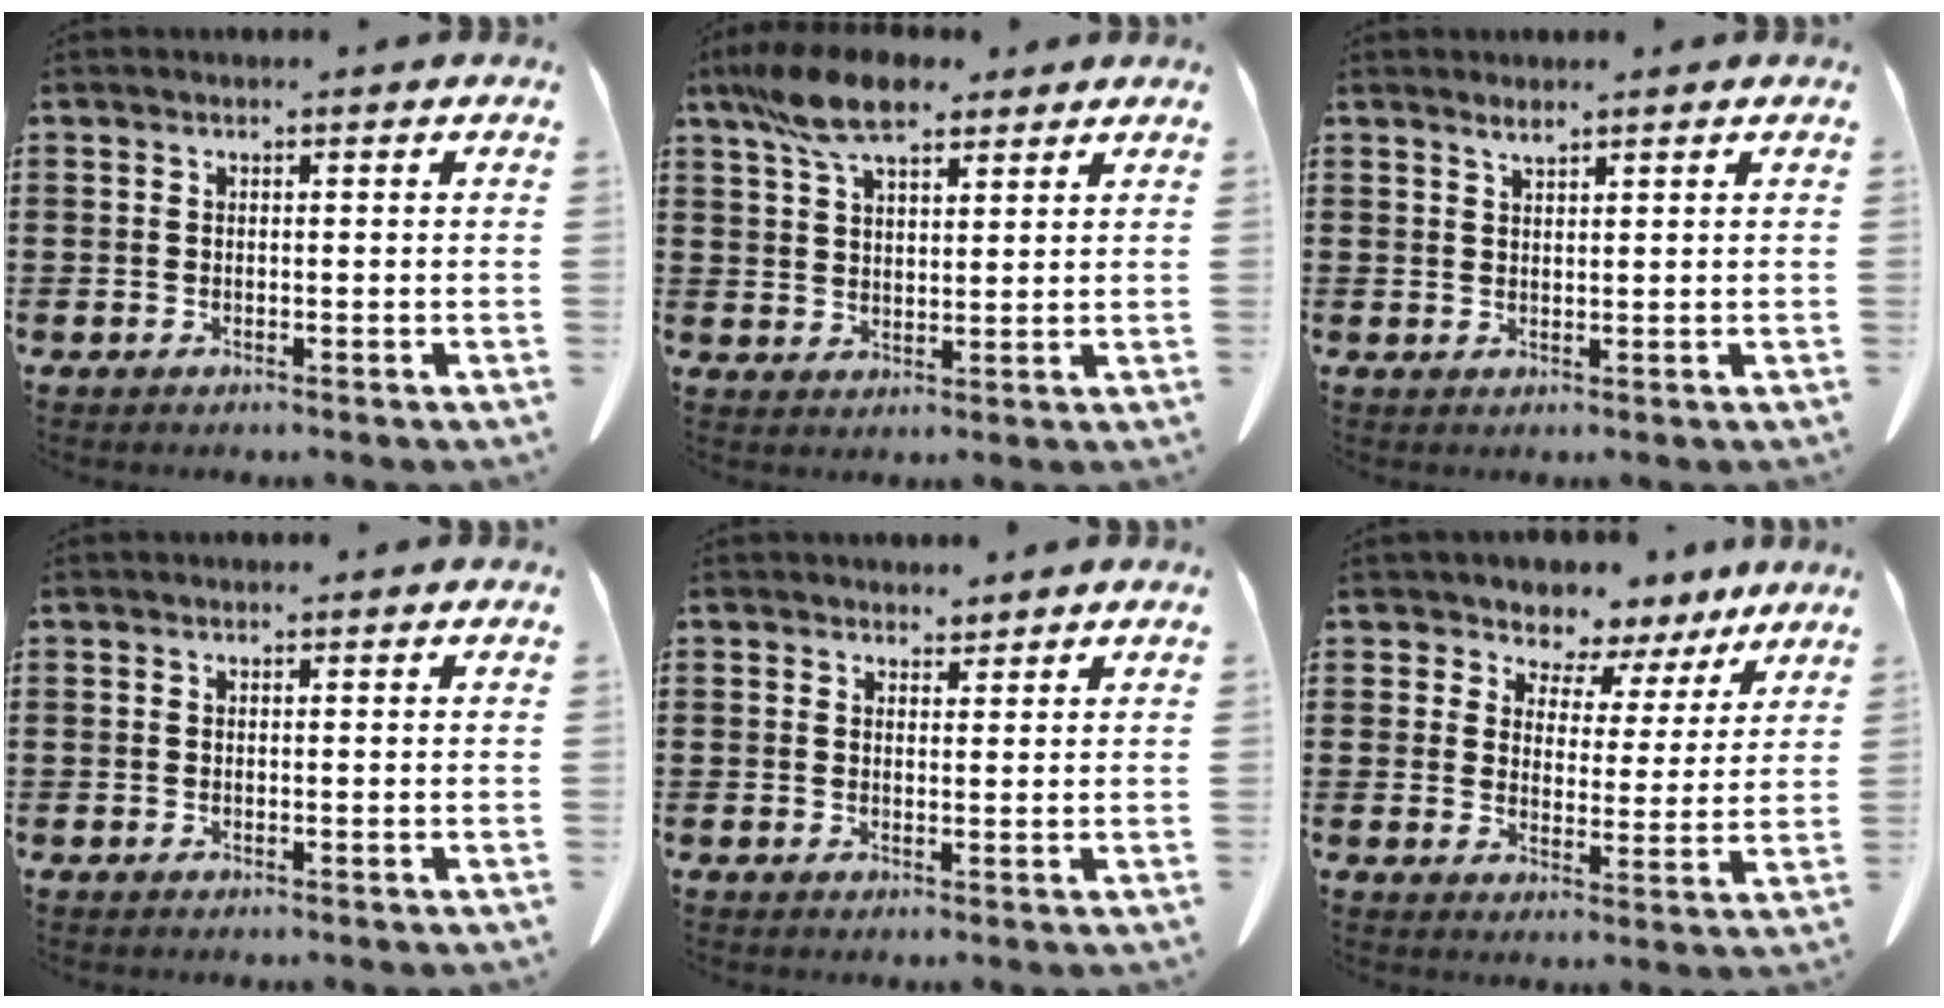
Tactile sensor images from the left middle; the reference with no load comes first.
{"total": 9.5, "force": [6.6, 3.6, 5.7], "torque": [-0.130, -0.001, 0.126]}
{"total": 1.6, "force": [1.4, 0.1, 0.7], "torque": [-0.016, -0.001, 0.026]}
{"total": 0.0}
{"total": 2.0, "force": [1.9, 0.7, 0.2], "torque": [0.000, -0.001, 0.035]}
{"total": 5.2, "force": [4.7, 2.1, -0.2], "torque": [-0.028, -0.028, 0.083]}